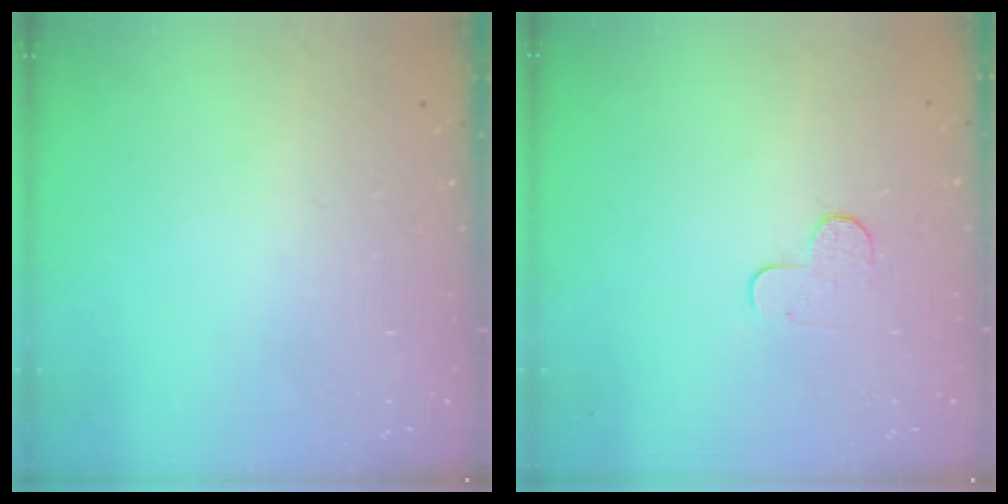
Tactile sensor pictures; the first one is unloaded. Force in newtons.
{"total": 4.8, "press": 4.7, "slide": 0.5}